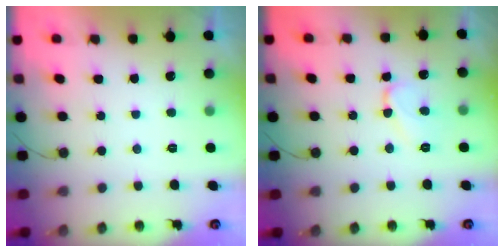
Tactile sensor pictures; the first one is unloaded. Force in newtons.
{"total": 7.2, "press": 7.2, "slide": 0.7}